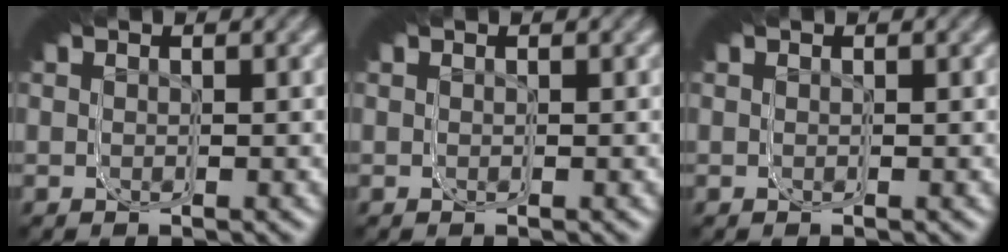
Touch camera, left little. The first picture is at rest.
{"total": 0.0}
{"total": 0.0}